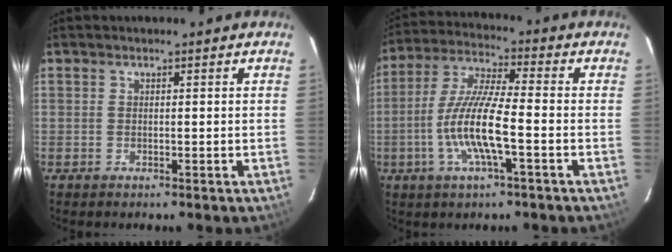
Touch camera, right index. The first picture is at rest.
{"total": 11.8, "force": [-3.5, 1.6, 11.2], "torque": [-0.233, -0.001, -0.070]}